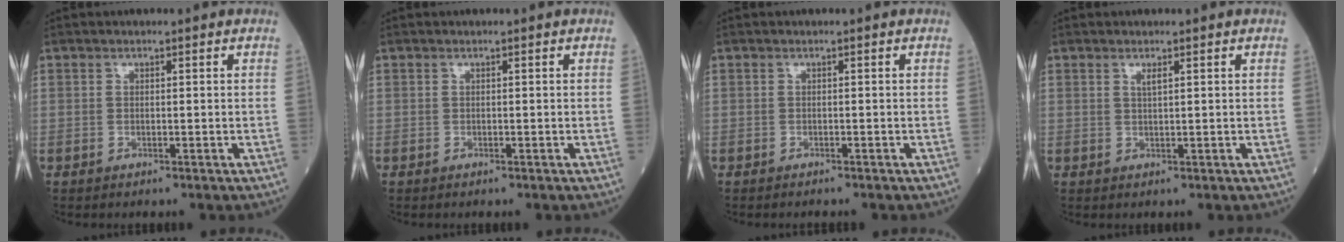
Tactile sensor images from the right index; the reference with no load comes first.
{"total": 0.0}
{"total": 0.7, "force": [-0.7, 0.1, 0.2], "torque": [-0.007, -0.001, -0.010]}
{"total": 1.1, "force": [0.6, 0.1, 0.9], "torque": [-0.020, -0.003, 0.012]}